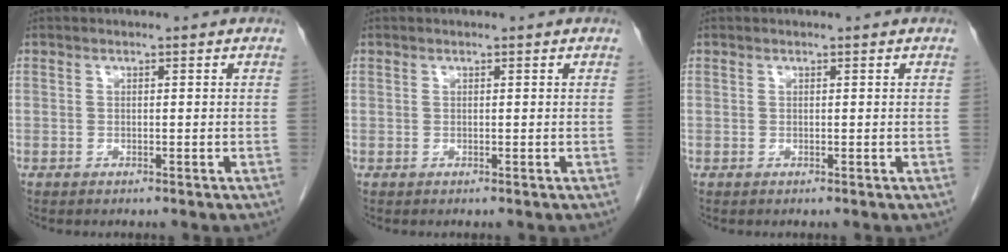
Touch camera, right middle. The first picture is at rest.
{"total": 0.0}
{"total": 0.0}